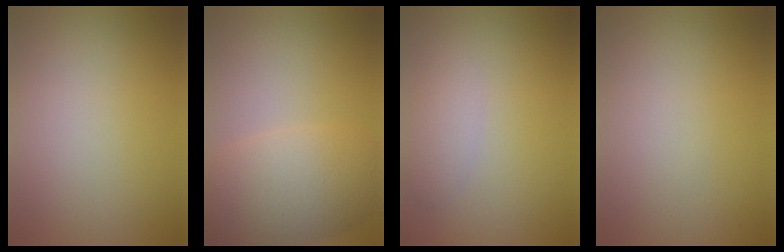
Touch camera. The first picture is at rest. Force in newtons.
{"total": 6.8, "press": 6.8, "slide": 0.4}
{"total": 1.7, "press": 1.7, "slide": 0.1}
{"total": 0.0}